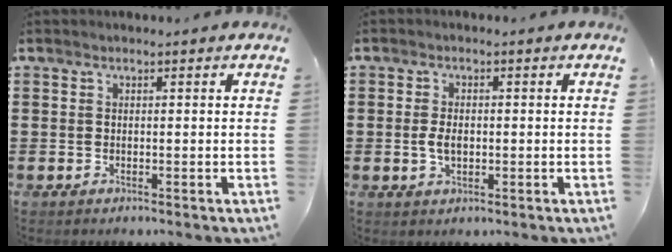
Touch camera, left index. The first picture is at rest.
{"total": 3.2, "force": [-0.2, 1.8, 2.7], "torque": [-0.060, 0.002, -0.006]}